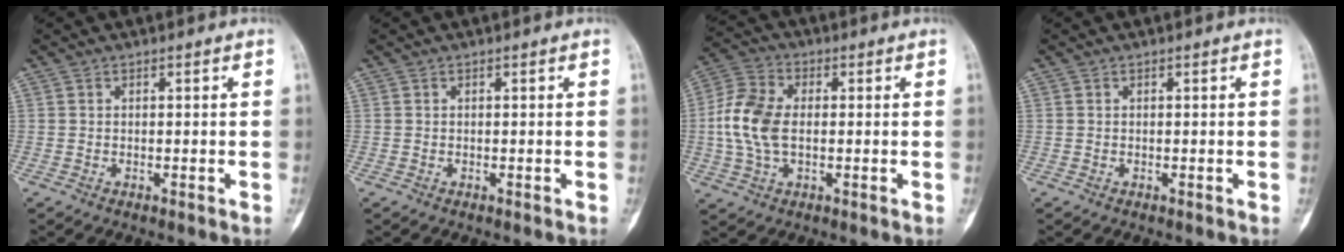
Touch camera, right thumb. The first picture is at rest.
{"total": 0.0}
{"total": 10.7, "force": [-0.2, 6.6, 8.4], "torque": [-0.185, 0.016, -0.006]}
{"total": 0.0}